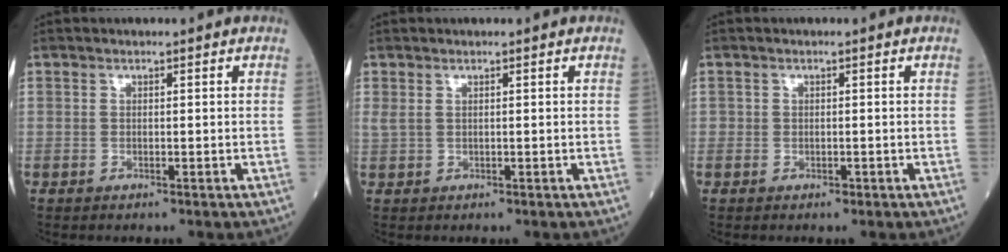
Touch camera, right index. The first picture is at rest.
{"total": 1.2, "force": [0.5, 0.4, 1.0], "torque": [-0.034, 0.008, 0.017]}
{"total": 0.8, "force": [-0.3, 0.6, 0.4], "torque": [-0.005, 0.001, -0.005]}